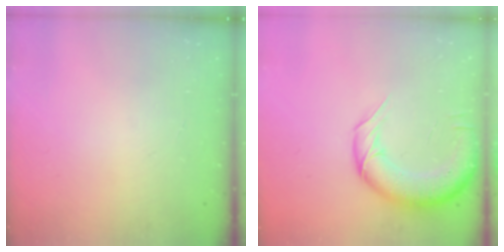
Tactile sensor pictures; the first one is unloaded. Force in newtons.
{"total": 13.9, "press": 13.4, "slide": 3.7}